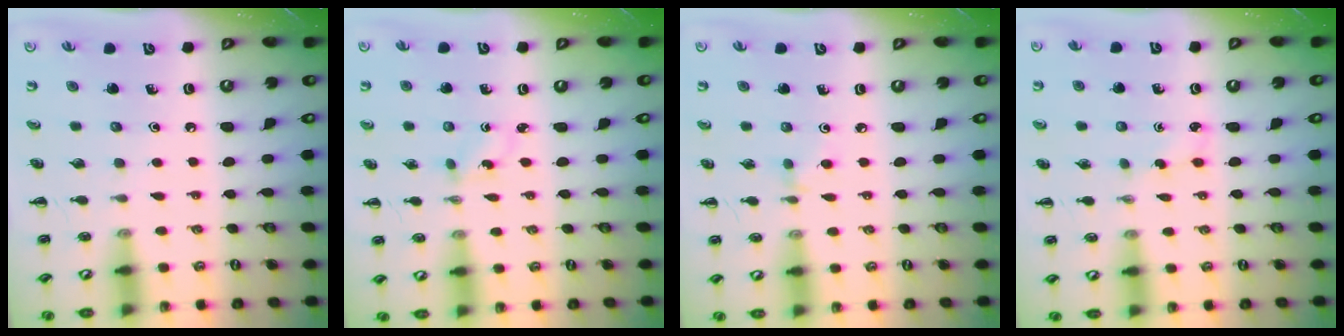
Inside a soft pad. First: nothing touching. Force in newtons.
{"total": 1.2, "press": 1.1, "slide": 0.5}
{"total": 2.6, "press": 2.5, "slide": 0.9}
{"total": 3.0, "press": 2.8, "slide": 0.9}